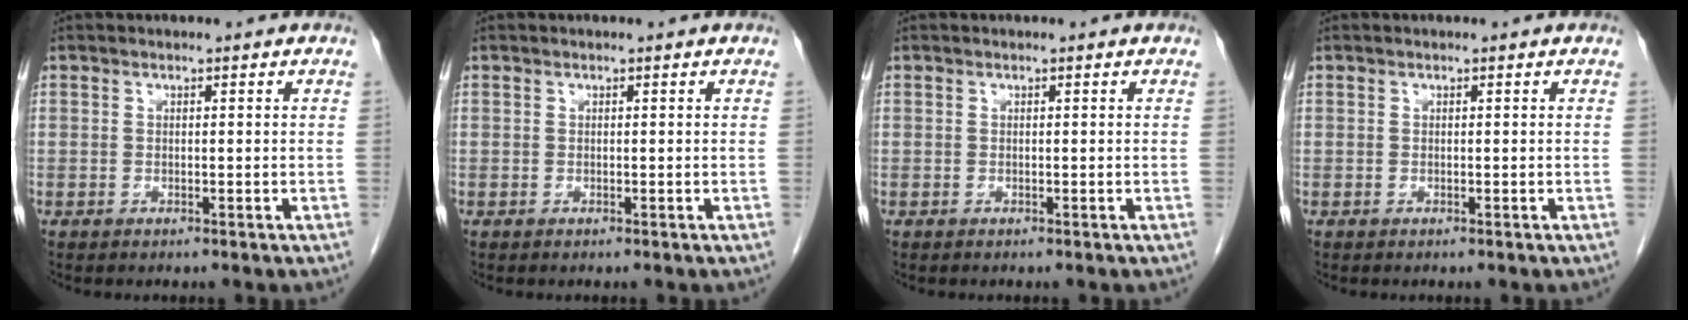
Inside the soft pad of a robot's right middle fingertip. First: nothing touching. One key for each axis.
{"total": 0.0}
{"total": 0.0}
{"total": 0.0}